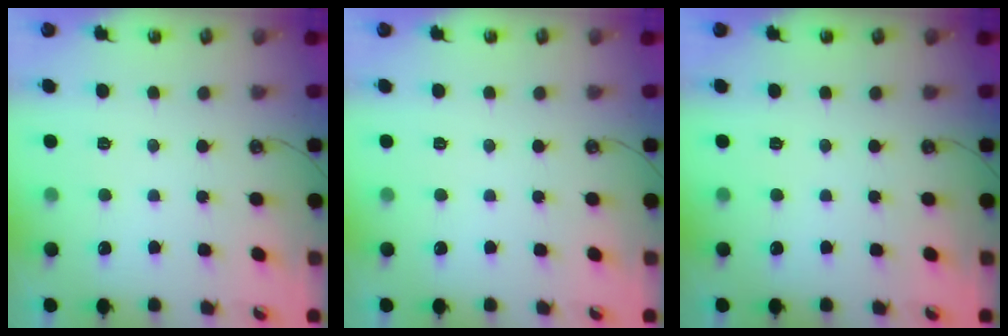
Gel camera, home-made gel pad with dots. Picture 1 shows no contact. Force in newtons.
{"total": 0.0}
{"total": 0.0}